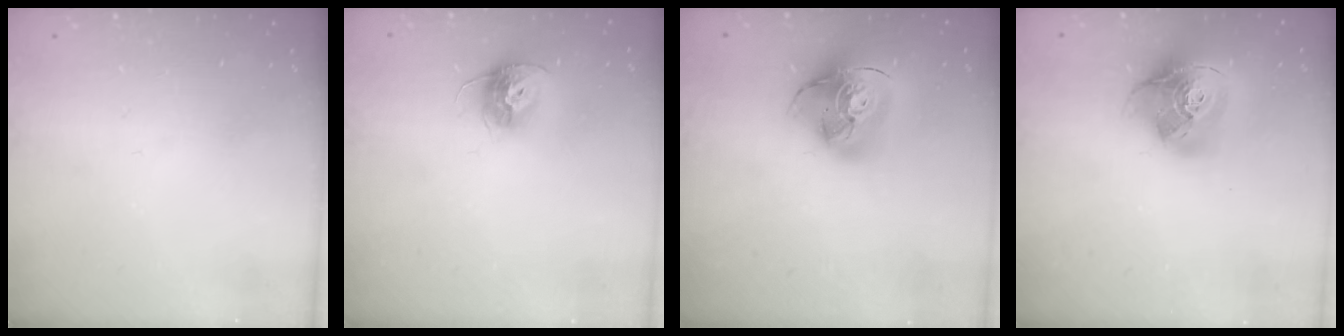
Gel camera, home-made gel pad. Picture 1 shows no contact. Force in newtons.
{"total": 10.5, "press": 10.4, "slide": 0.9}
{"total": 19.0, "press": 18.8, "slide": 2.2}
{"total": 19.4, "press": 19.3, "slide": 2.3}